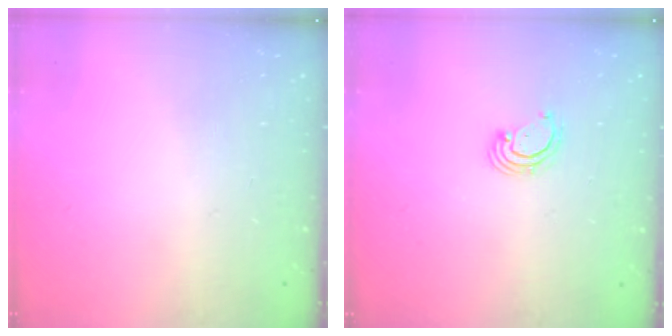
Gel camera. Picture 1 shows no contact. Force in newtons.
{"total": 2.8, "press": 2.8, "slide": 0.3}